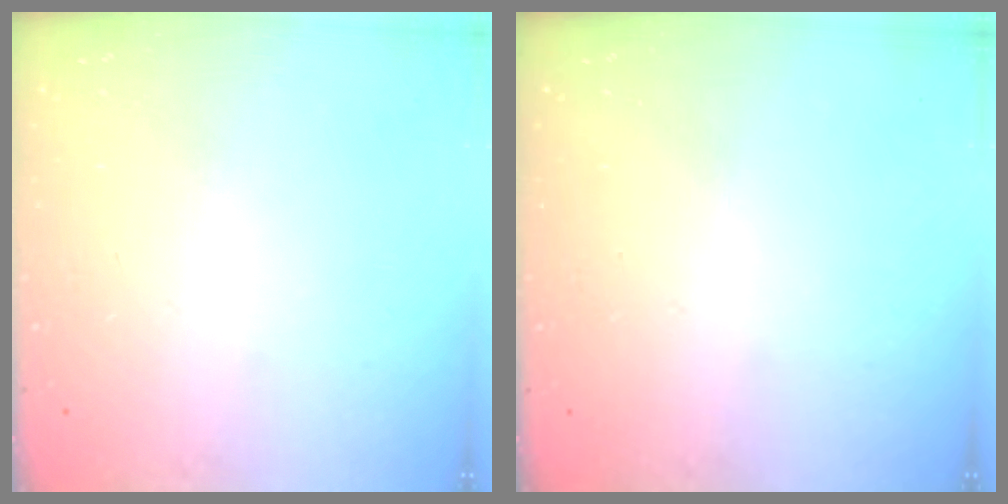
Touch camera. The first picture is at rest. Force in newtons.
{"total": 0.0}